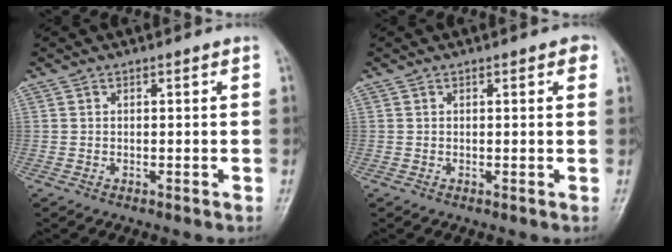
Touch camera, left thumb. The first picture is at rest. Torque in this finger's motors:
{"motor_torque": [-0.18, 0.01, -0.03, -0.06, 0.02]}